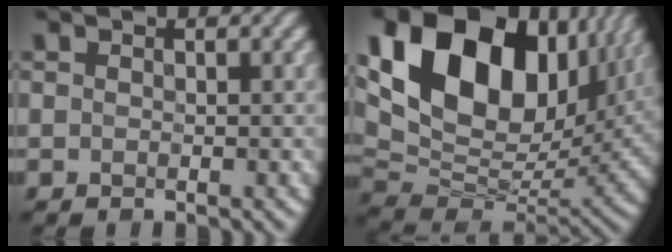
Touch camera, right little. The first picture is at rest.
{"total": 18.3, "force": [6.8, 11.5, 12.5], "torque": [-0.251, 0.041, 0.120]}